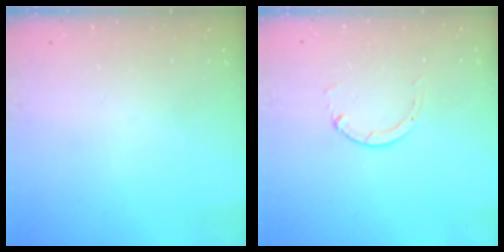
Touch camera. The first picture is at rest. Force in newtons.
{"total": 1.3, "press": 1.3, "slide": 0.2}